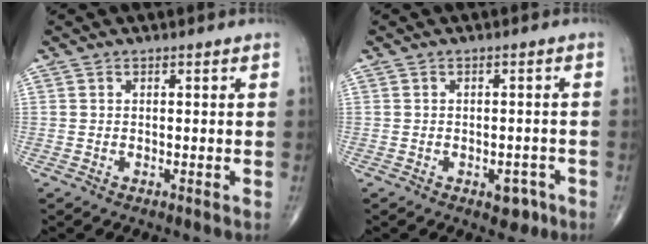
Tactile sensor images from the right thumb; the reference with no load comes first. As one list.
[{"total": 3.3, "force": [-1.7, 2.0, 1.9], "torque": [-0.006, 0.010, -0.018]}]